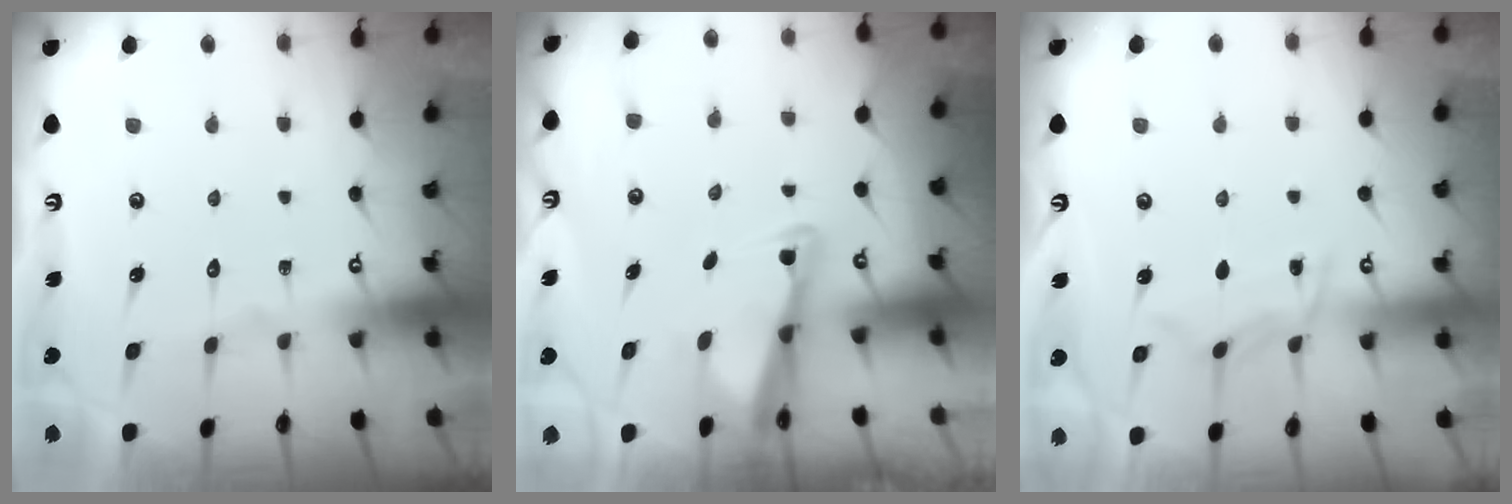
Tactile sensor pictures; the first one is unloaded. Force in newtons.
{"total": 2.4, "press": 2.4, "slide": 0.5}
{"total": 6.3, "press": 6.2, "slide": 0.8}